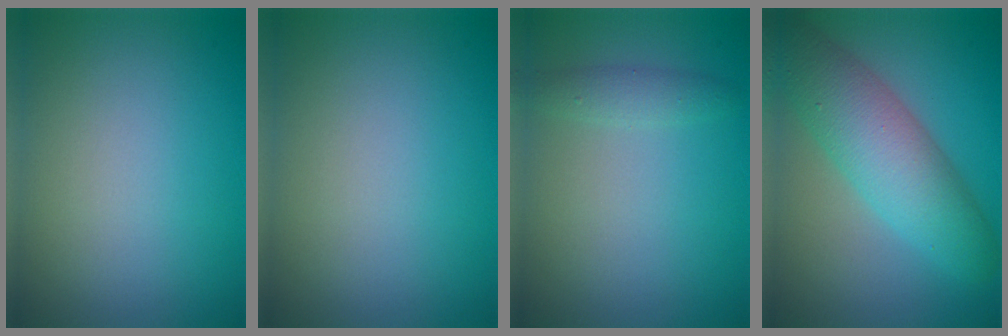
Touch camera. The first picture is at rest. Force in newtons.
{"total": 0.0}
{"total": 1.4, "press": 1.4, "slide": 0.1}
{"total": 7.0, "press": 7.0, "slide": 0.3}